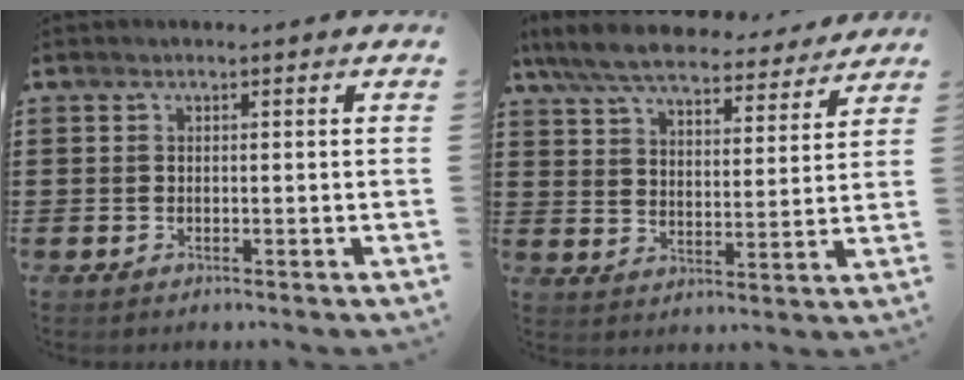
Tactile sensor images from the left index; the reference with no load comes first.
{"total": 7.8, "force": [7.2, 1.1, 2.8], "torque": [-0.086, -0.038, 0.128]}